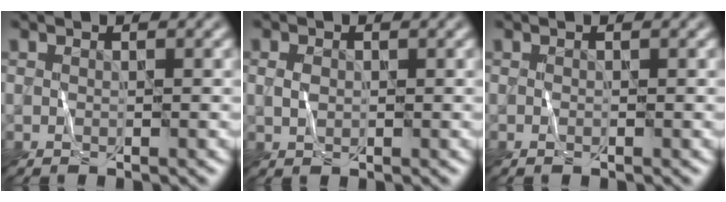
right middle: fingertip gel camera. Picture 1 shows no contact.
{"total": 1.2, "force": [0.4, 0.9, 0.7], "torque": [-0.015, 0.002, 0.007]}
{"total": 0.0}